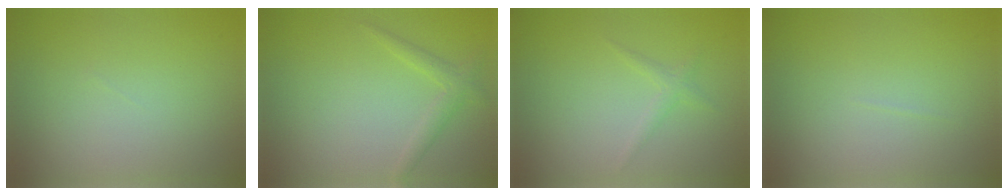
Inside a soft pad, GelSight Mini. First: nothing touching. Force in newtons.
{"total": 1.5, "press": 1.5, "slide": 0.1}
{"total": 1.0, "press": 1.0, "slide": 0.1}
{"total": 0.0}